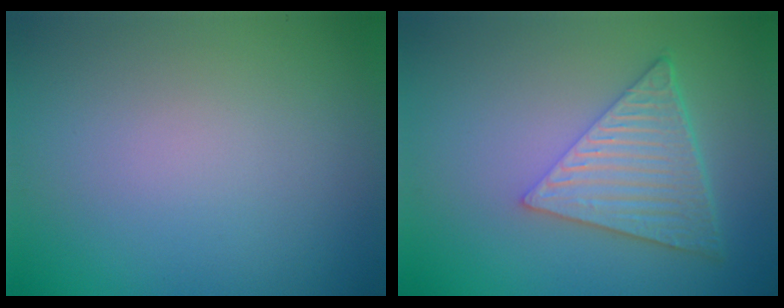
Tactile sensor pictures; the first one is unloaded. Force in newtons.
{"total": 6.8, "press": 4.9, "slide": 4.7}